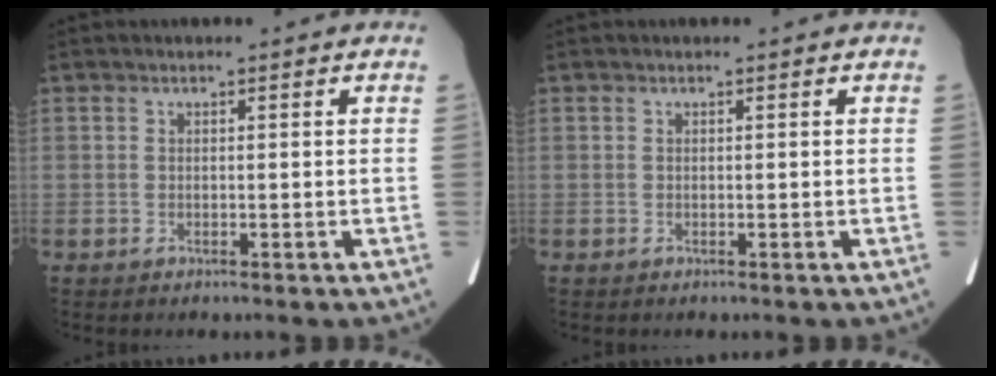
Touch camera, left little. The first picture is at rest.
{"total": 0.0}